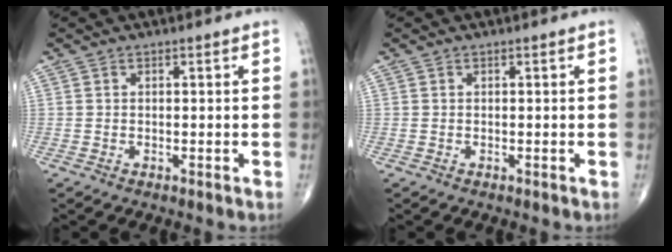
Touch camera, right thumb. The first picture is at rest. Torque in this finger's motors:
{"motor_torque": [-0.02, 0.01, 0.00, 0.00, 0.00]}